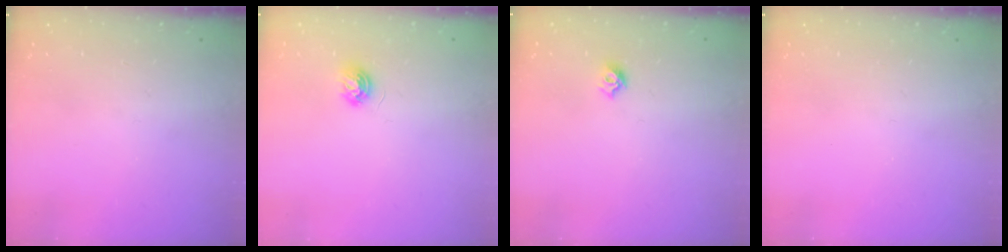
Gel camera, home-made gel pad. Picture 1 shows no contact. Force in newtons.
{"total": 4.8, "press": 4.8, "slide": 0.6}
{"total": 4.9, "press": 4.8, "slide": 0.8}
{"total": 0.0}